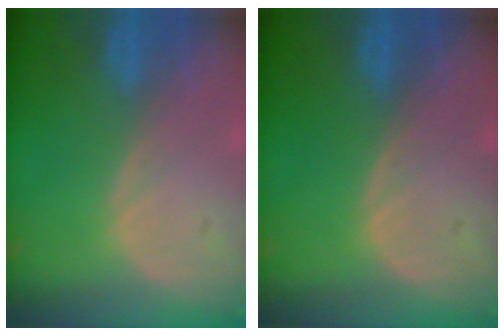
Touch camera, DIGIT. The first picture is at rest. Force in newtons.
{"total": 0.0}